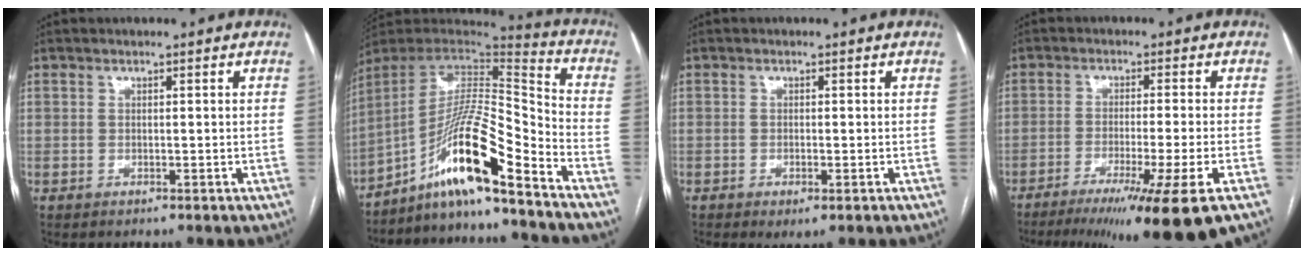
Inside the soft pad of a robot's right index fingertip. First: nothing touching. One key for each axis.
{"total": 15.9, "fx": -10.5, "fy": 0.4, "fz": 12.0, "tx": -0.216, "ty": 0.014, "tz": -0.184}
{"total": 2.3, "fx": -1.1, "fy": 0.6, "fz": 1.8, "tx": -0.025, "ty": -0.004, "tz": -0.011}
{"total": 15.2, "fx": -10.4, "fy": -1.8, "fz": 10.9, "tx": -0.136, "ty": -0.048, "tz": -0.160}